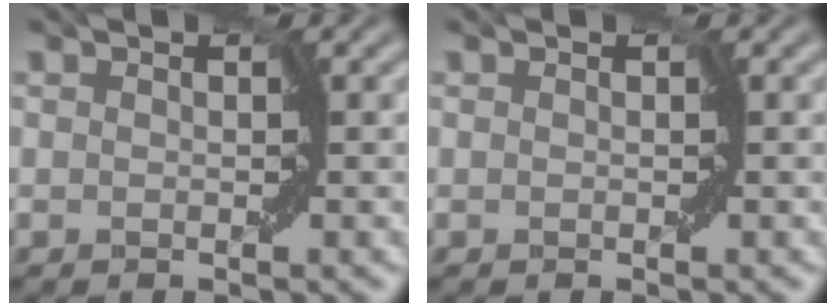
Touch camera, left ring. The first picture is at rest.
{"total": 0.0}